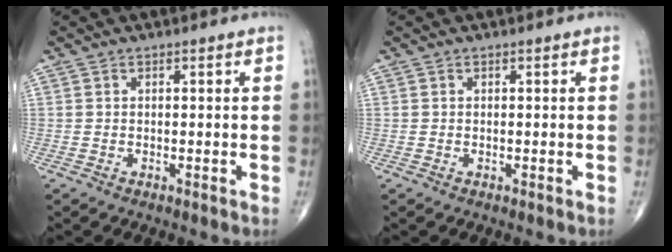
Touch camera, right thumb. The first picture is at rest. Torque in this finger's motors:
{"motor_torque": [-0.14, -0.23, -0.24, -0.18, 0.00]}